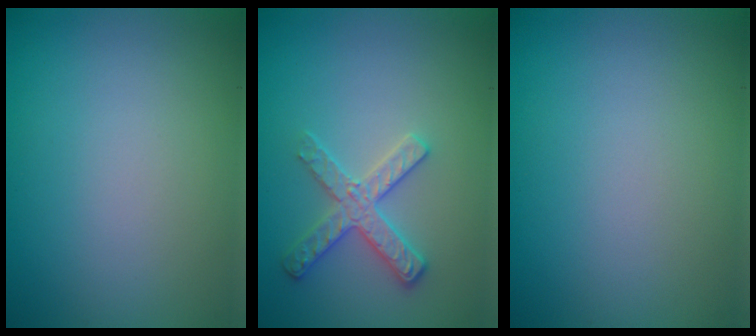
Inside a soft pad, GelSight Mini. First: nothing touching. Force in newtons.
{"total": 2.7, "press": 2.6, "slide": 0.5}
{"total": 0.0}